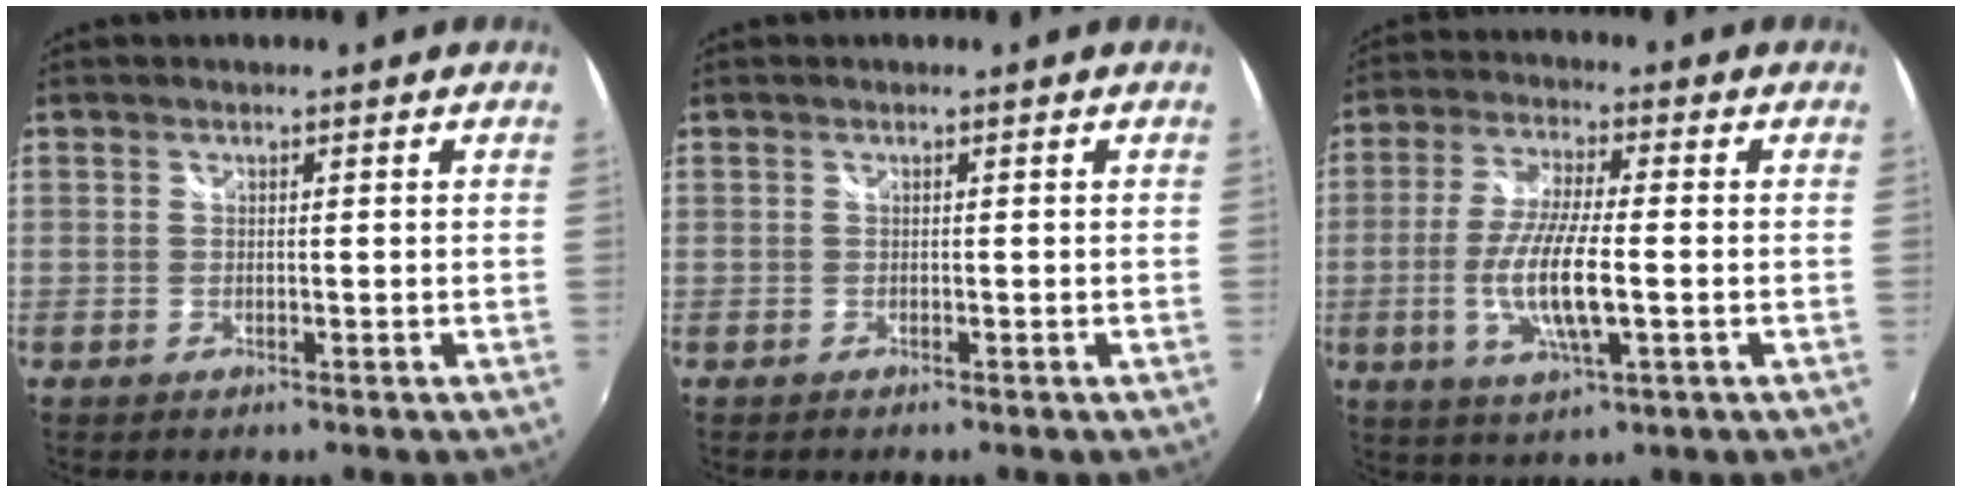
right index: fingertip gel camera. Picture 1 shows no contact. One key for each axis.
{"total": 0.0}
{"total": 10.9, "fx": -2.2, "fy": 2.3, "fz": 10.4, "tx": -0.210, "ty": -0.011, "tz": -0.043}